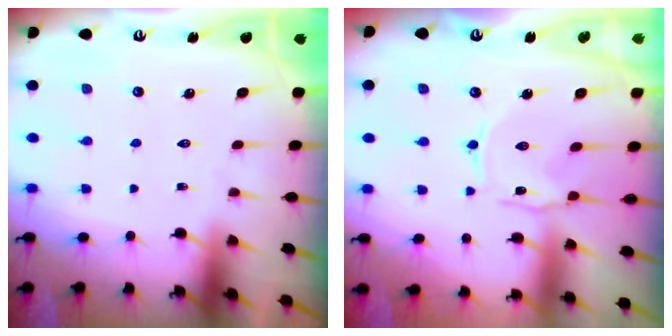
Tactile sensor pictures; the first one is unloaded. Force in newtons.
{"total": 1.7, "press": 1.7, "slide": 0.5}